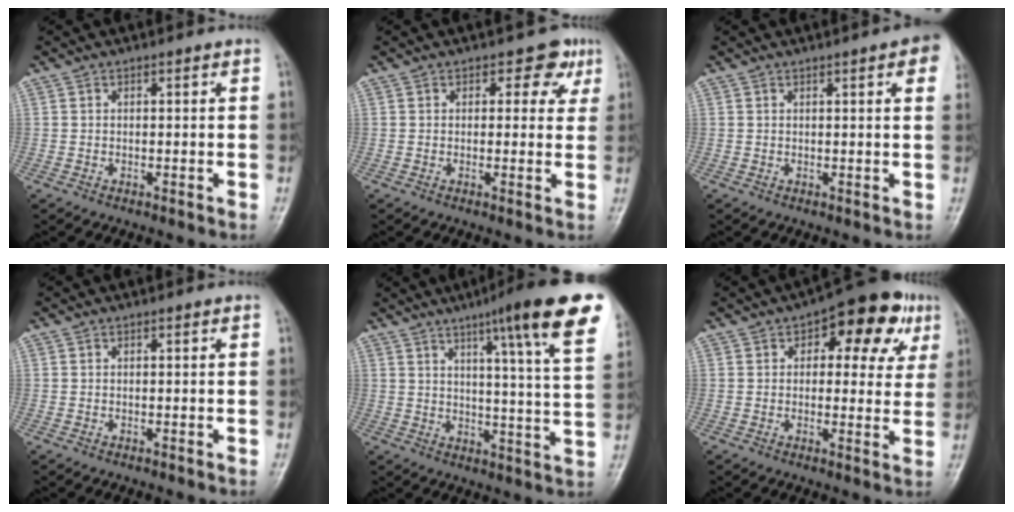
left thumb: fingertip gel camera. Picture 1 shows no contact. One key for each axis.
{"total": 4.7, "fx": 2.1, "fy": 3.3, "fz": 2.6, "tx": 0.009, "ty": -0.003, "tz": 0.017}
{"total": 5.0, "fx": 2.2, "fy": 0.9, "fz": 4.5, "tx": -0.042, "ty": 0.001, "tz": 0.020}
{"total": 0.0}
{"total": 19.6, "fx": 11.2, "fy": 1.6, "fz": 16.0, "tx": -0.202, "ty": -0.039, "tz": 0.138}
{"total": 13.4, "fx": 5.3, "fy": 7.2, "fz": 10.0, "tx": -0.073, "ty": 0.010, "tz": 0.061}